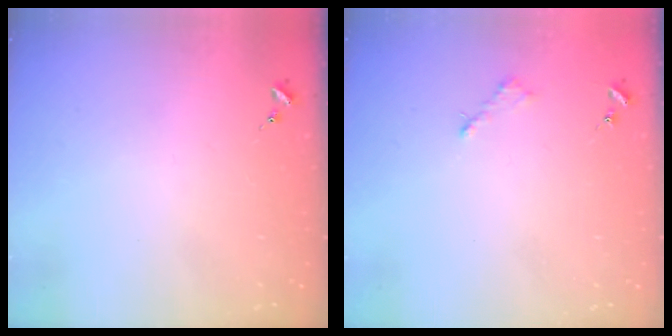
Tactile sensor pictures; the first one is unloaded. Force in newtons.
{"total": 2.6, "press": 2.5, "slide": 0.3}